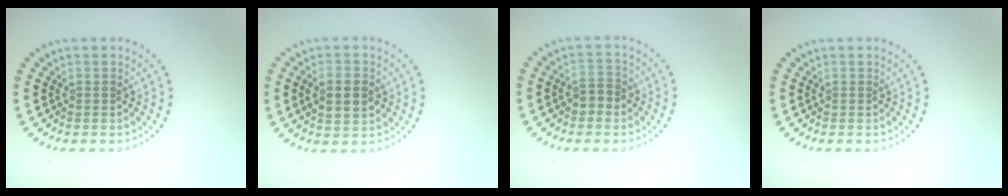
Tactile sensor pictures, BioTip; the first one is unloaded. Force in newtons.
{"total": 3.2, "press": 3.2, "slide": 0.2}
{"total": 2.0, "press": 1.9, "slide": 0.4}
{"total": 0.0}